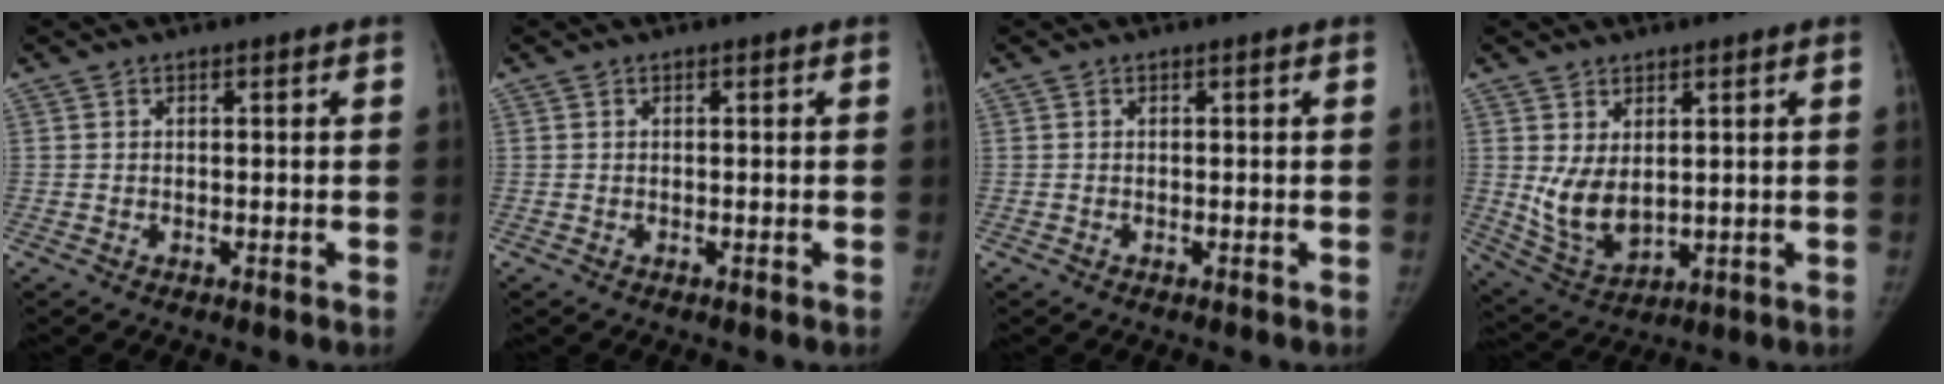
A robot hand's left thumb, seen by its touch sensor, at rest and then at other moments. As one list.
[{"total": 0.0}, {"total": 0.0}, {"total": 8.1, "force": [1.7, 5.0, 6.2], "torque": [-0.105, -0.024, 0.054]}]